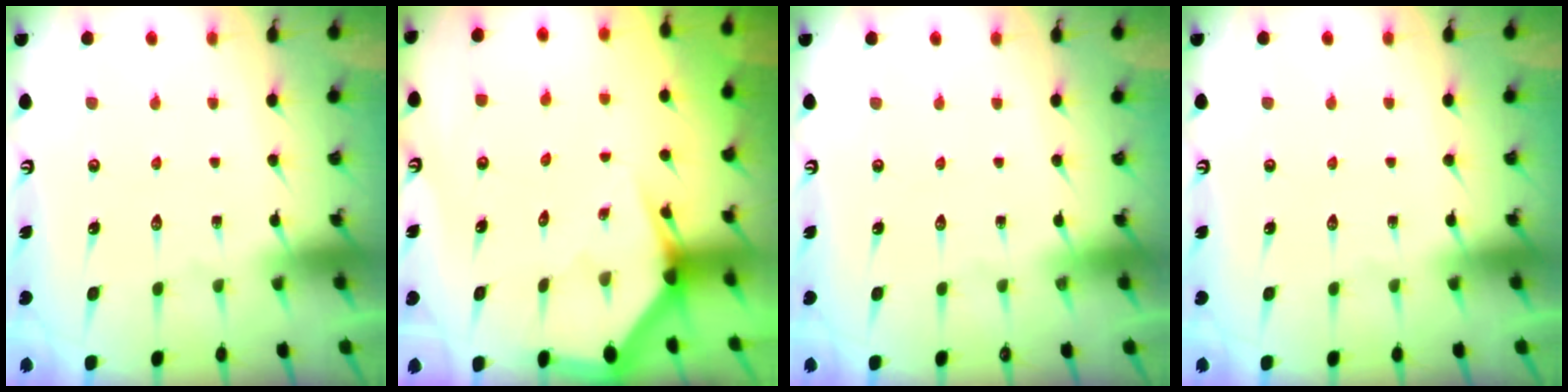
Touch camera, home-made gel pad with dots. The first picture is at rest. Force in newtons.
{"total": 2.7, "press": 2.7, "slide": 0.2}
{"total": 0.0}
{"total": 0.0}